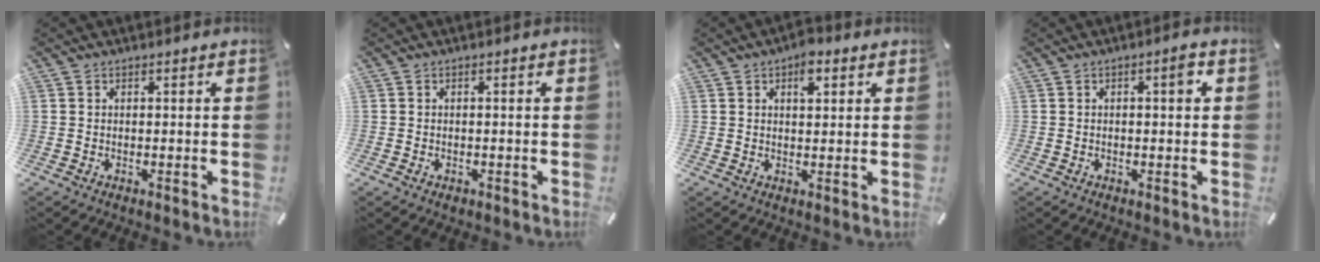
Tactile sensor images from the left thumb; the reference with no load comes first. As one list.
[{"total": 1.4, "force": [-0.6, 0.7, 1.1], "torque": [-0.019, 0.001, -0.011]}, {"total": 4.4, "force": [2.0, 2.1, 3.3], "torque": [-0.039, -0.006, 0.027]}, {"total": 3.4, "force": [0.6, 1.0, 3.2], "torque": [-0.039, 0.002, 0.001]}]